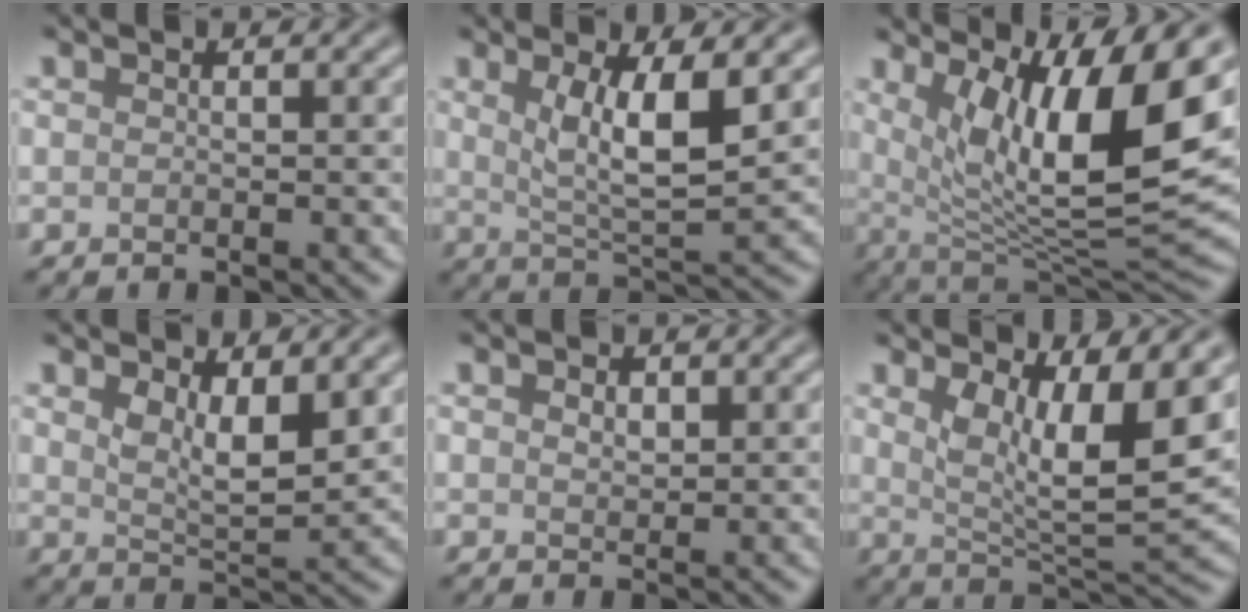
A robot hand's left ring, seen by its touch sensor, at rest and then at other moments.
{"total": 5.6, "force": [1.6, 1.4, 5.2], "torque": [-0.093, -0.011, 0.033]}
{"total": 12.3, "force": [4.1, 3.3, 11.2], "torque": [-0.175, -0.008, 0.076]}
{"total": 4.2, "force": [1.8, 1.7, 3.4], "torque": [-0.065, -0.011, 0.035]}
{"total": 1.1, "force": [0.6, 0.7, 0.6], "torque": [-0.011, -0.001, 0.012]}
{"total": 7.9, "force": [2.8, 2.3, 7.0], "torque": [-0.119, -0.016, 0.052]}